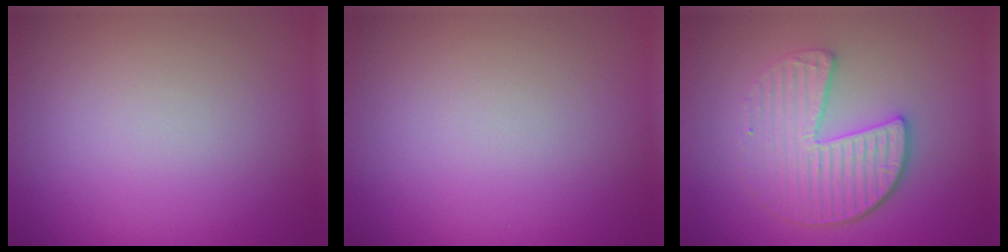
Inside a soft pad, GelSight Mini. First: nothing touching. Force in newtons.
{"total": 0.0}
{"total": 4.6, "press": 3.8, "slide": 2.5}